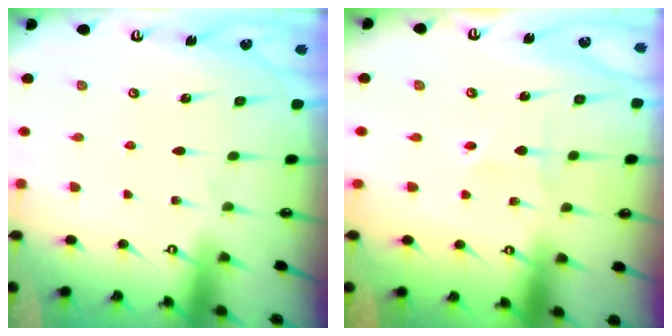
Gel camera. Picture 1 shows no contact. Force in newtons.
{"total": 1.2, "press": 1.2, "slide": 0.2}